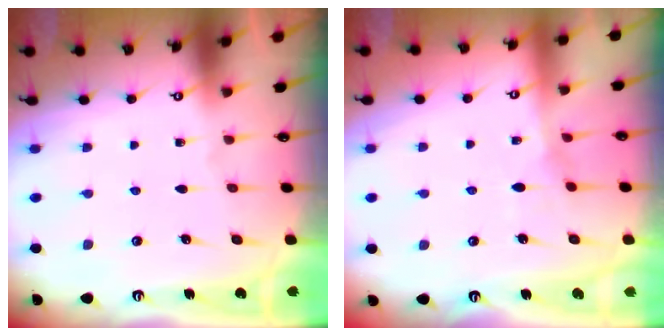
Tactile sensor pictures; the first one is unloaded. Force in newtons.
{"total": 5.9, "press": 5.9, "slide": 0.8}